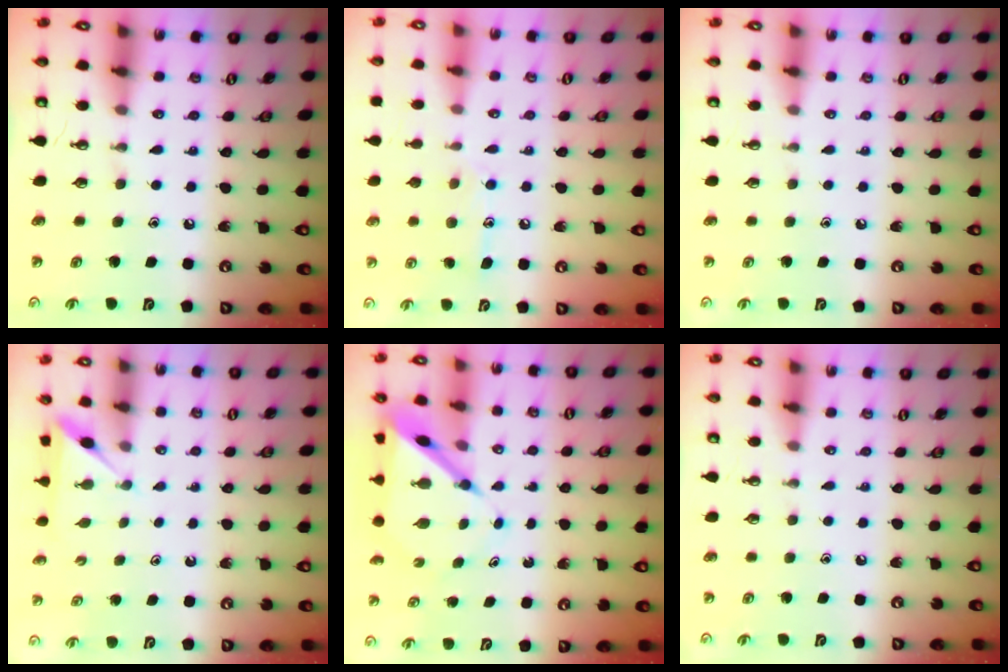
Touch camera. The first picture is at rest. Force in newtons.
{"total": 9.7, "press": 9.7, "slide": 0.7}
{"total": 0.0}
{"total": 2.5, "press": 2.5, "slide": 0.2}
{"total": 7.0, "press": 7.0, "slide": 0.6}
{"total": 0.0}